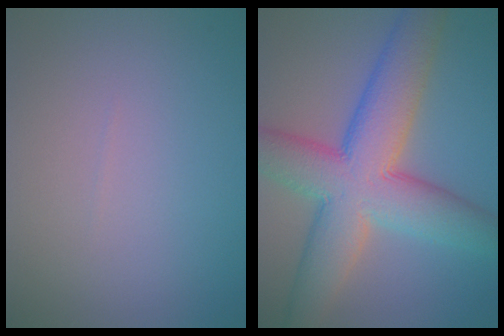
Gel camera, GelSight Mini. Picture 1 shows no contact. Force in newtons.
{"total": 10.9, "press": 10.9, "slide": 0.3}